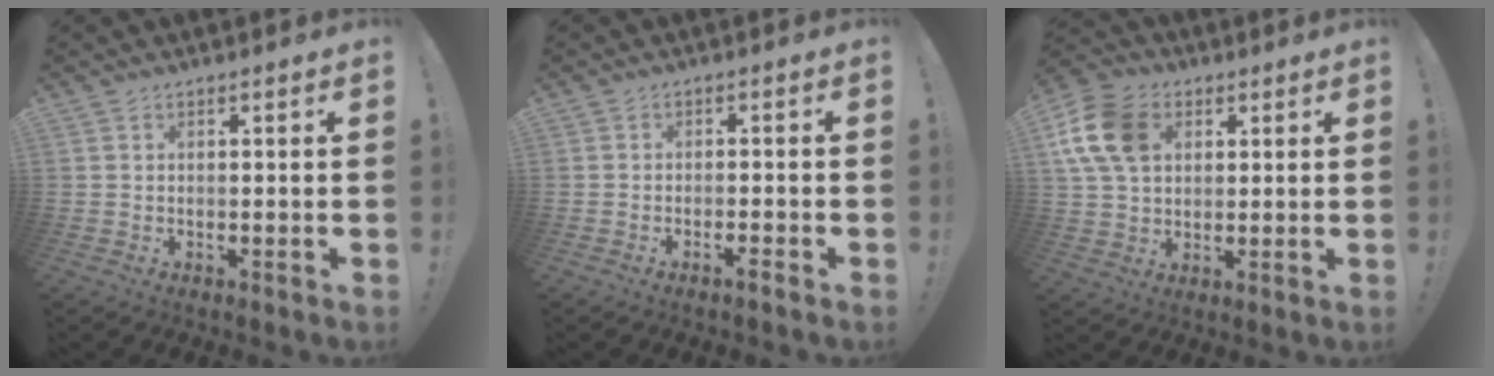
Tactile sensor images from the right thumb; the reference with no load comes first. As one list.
[{"total": 2.3, "force": [-1.6, 0.1, 1.6], "torque": [-0.026, 0.002, -0.028]}, {"total": 14.9, "force": [4.7, 11.0, 8.9], "torque": [-0.165, -0.004, 0.093]}]